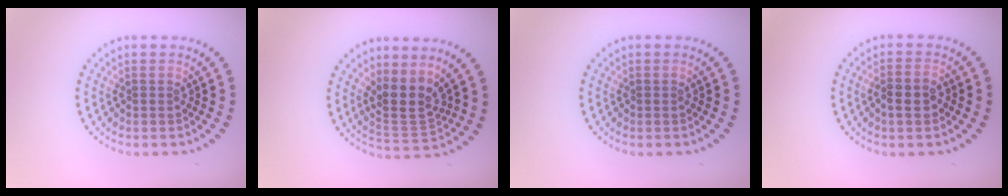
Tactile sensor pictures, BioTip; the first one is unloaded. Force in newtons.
{"total": 3.1, "press": 2.4, "slide": 2.0}
{"total": 0.0}
{"total": 2.0, "press": 1.9, "slide": 0.6}